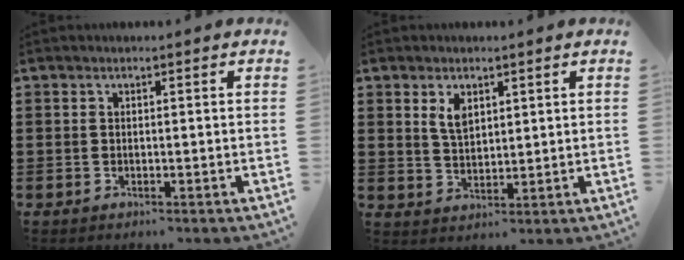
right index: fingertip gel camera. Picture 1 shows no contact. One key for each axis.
{"total": 3.6, "fx": 1.9, "fy": 1.9, "fz": 2.4, "tx": -0.053, "ty": 0.005, "tz": 0.034}